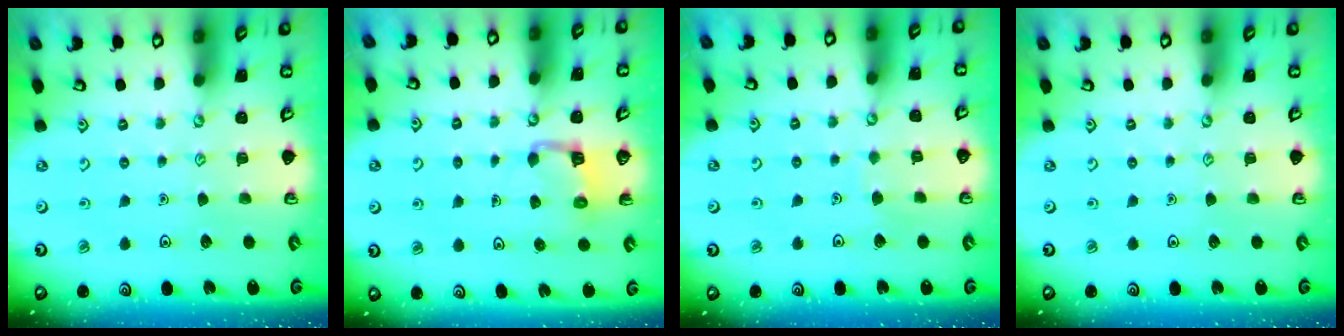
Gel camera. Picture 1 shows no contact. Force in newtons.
{"total": 2.8, "press": 2.8, "slide": 0.2}
{"total": 2.7, "press": 2.7, "slide": 0.1}
{"total": 0.0}